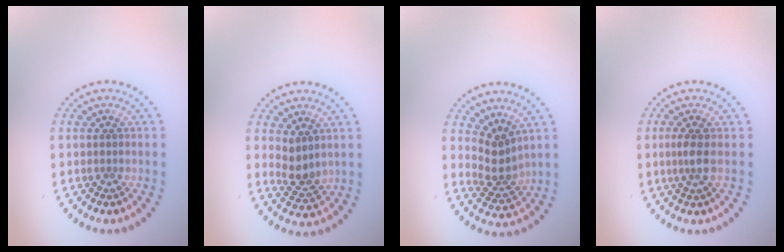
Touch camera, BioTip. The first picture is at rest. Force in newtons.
{"total": 2.4, "press": 2.0, "slide": 1.2}
{"total": 2.9, "press": 2.1, "slide": 2.0}
{"total": 1.5, "press": 1.2, "slide": 0.9}